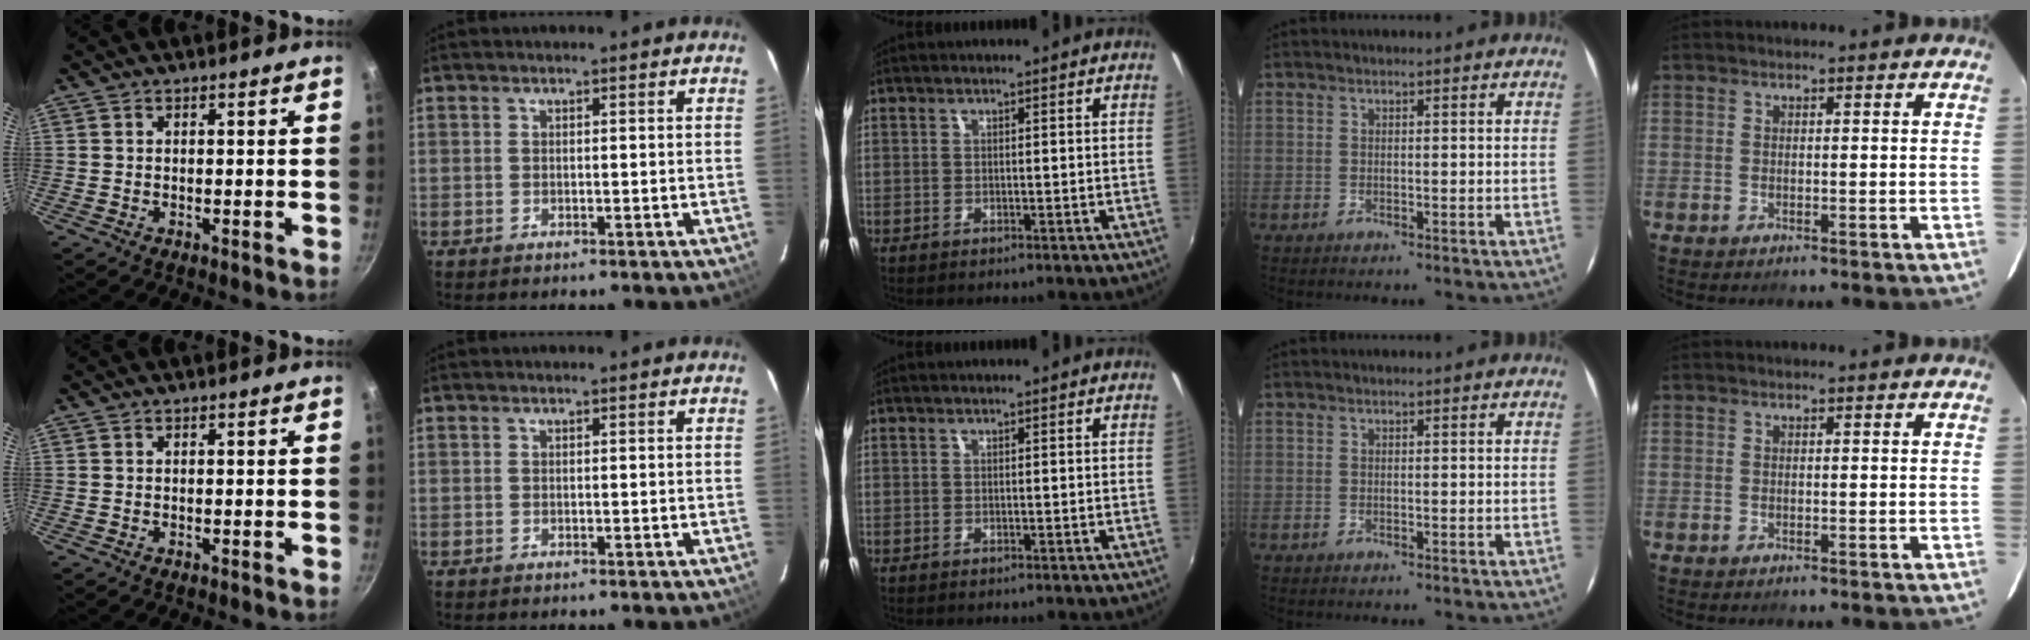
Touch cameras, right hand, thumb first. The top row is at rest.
{}